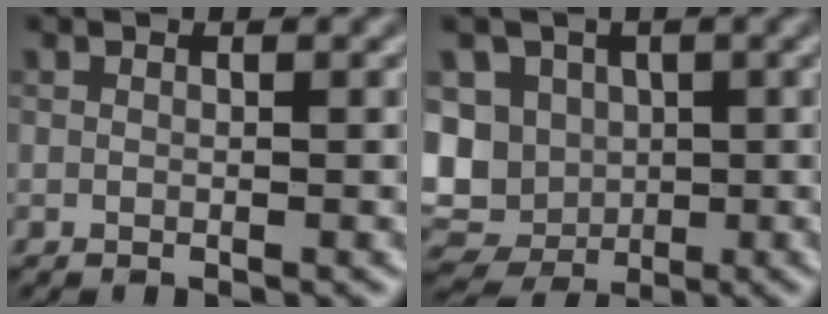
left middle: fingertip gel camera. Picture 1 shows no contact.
{"total": 8.9, "force": [0.0, 7.7, 4.4], "torque": [-0.069, 0.008, -0.028]}